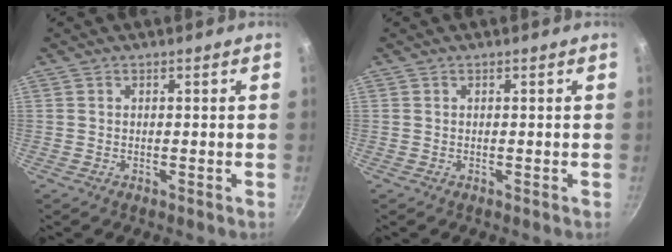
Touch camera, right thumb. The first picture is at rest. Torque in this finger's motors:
{"motor_torque": [0.03, 0.00, 0.14, -0.10, 0.02]}